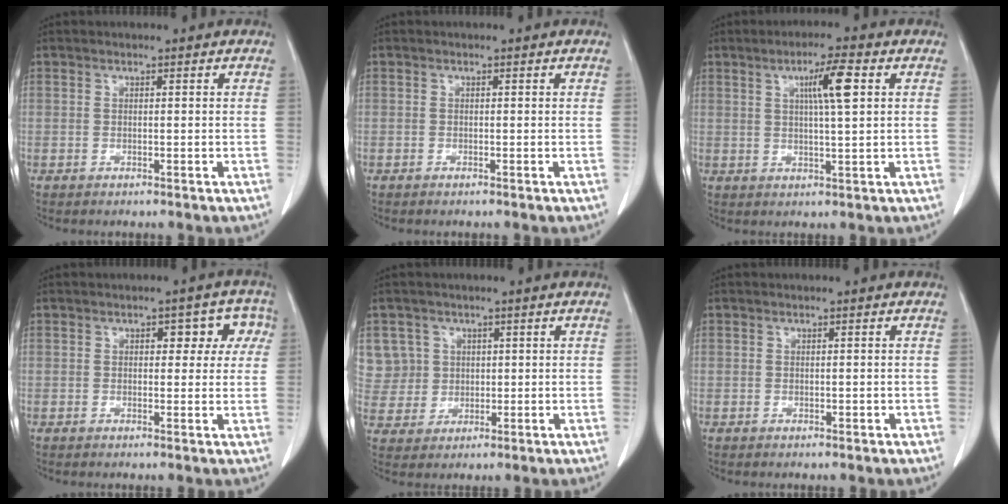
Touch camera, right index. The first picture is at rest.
{"total": 0.0}
{"total": 6.1, "force": [1.9, 0.1, 5.8], "torque": [-0.098, 0.002, 0.032]}
{"total": 5.6, "force": [1.6, 3.2, 4.3], "torque": [-0.031, 0.028, 0.015]}
{"total": 7.2, "force": [2.5, 6.7, 0.0], "torque": [0.002, 0.022, 0.063]}
{"total": 0.6, "force": [-0.1, 0.4, 0.5], "torque": [-0.009, 0.001, 0.001]}